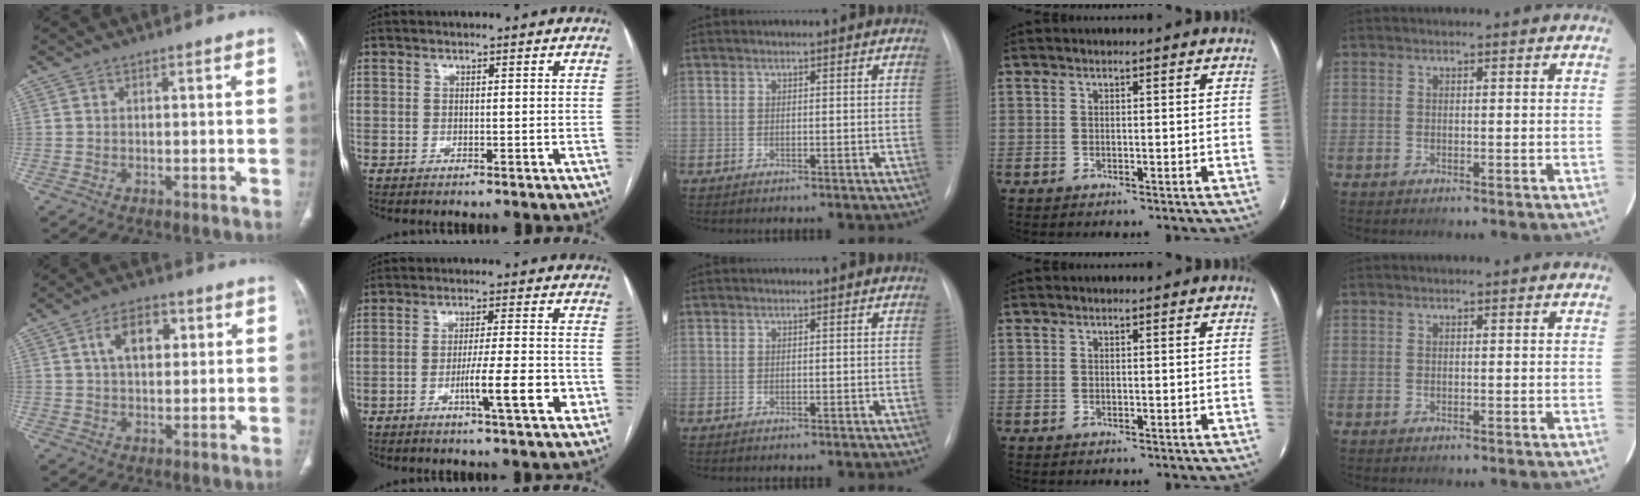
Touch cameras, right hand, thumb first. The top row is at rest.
{"thumb": {"total": 7.9, "force": [2.4, 4.6, 5.9], "torque": [-0.083, 0.005, 0.038]}, "index": {"total": 7.6, "force": [-2.8, 0.4, 7.0], "torque": [-0.110, -0.005, -0.044]}}